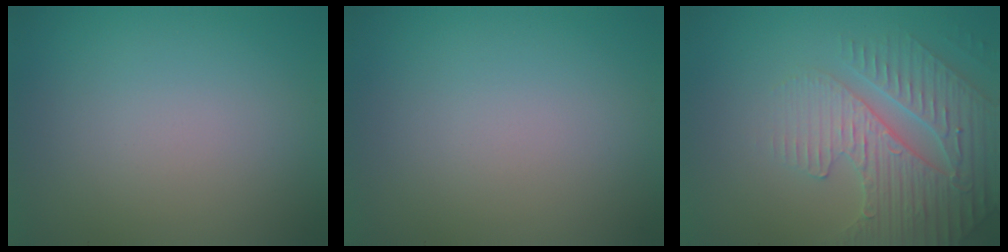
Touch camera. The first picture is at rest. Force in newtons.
{"total": 0.0}
{"total": 4.4, "press": 4.3, "slide": 0.5}